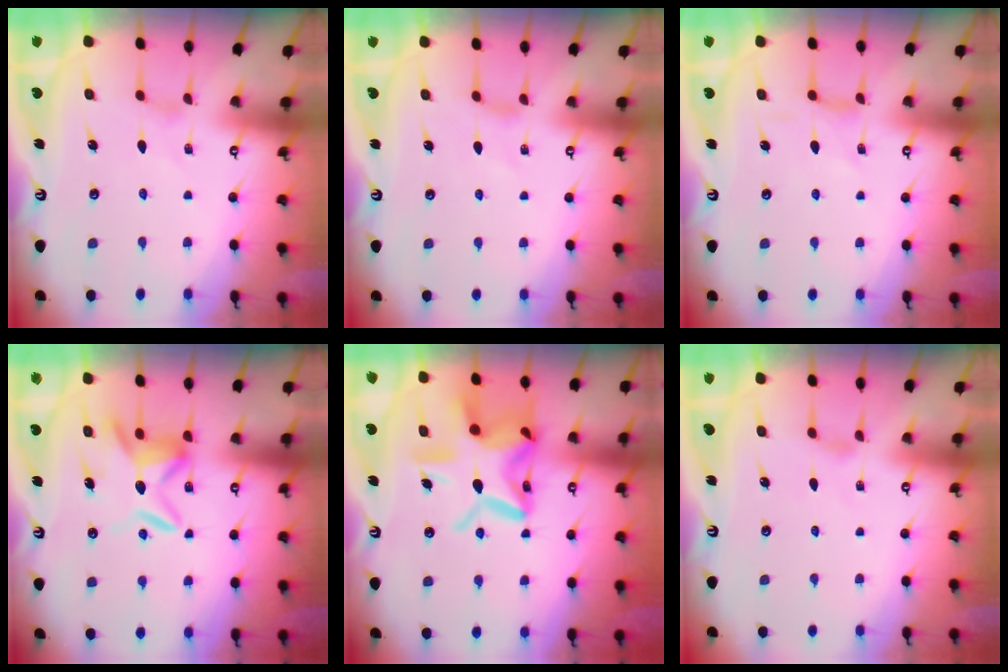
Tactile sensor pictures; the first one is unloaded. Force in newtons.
{"total": 0.0}
{"total": 2.8, "press": 2.8, "slide": 0.1}
{"total": 10.4, "press": 10.3, "slide": 1.3}
{"total": 18.2, "press": 18.1, "slide": 1.3}
{"total": 0.9, "press": 0.9, "slide": 0.3}